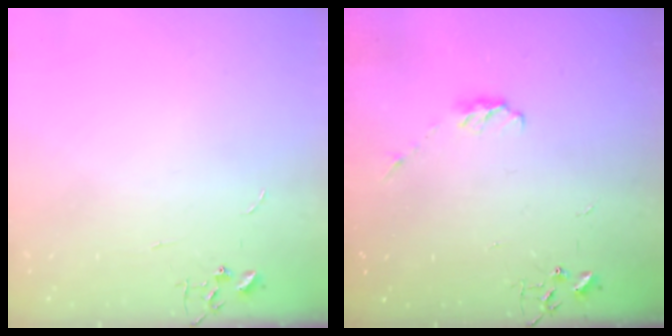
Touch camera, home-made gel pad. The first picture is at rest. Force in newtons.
{"total": 4.1, "press": 4.0, "slide": 0.6}